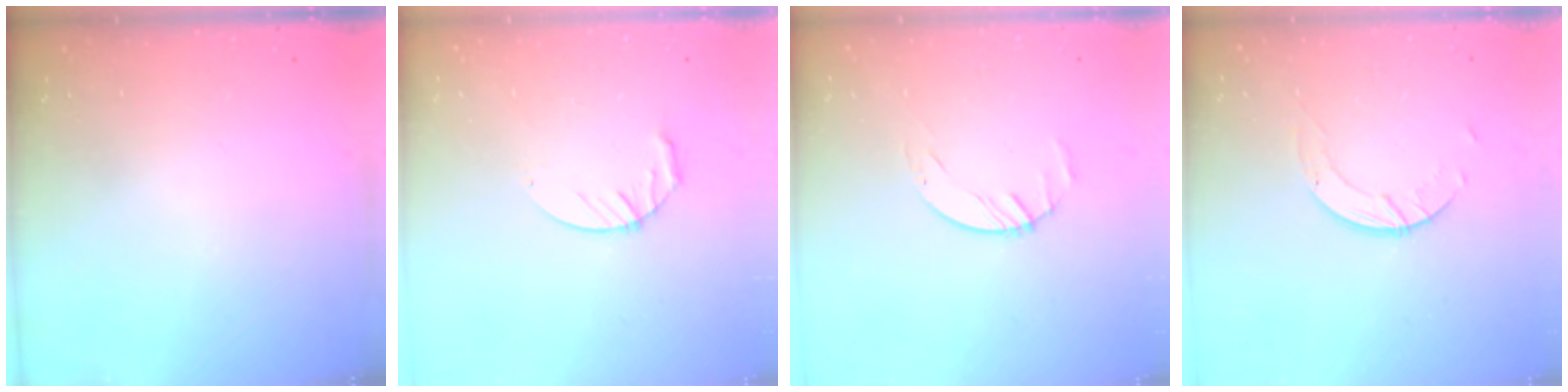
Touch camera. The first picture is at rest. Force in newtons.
{"total": 6.8, "press": 6.8, "slide": 0.8}
{"total": 1.6, "press": 1.6, "slide": 0.3}
{"total": 3.0, "press": 3.0, "slide": 0.3}